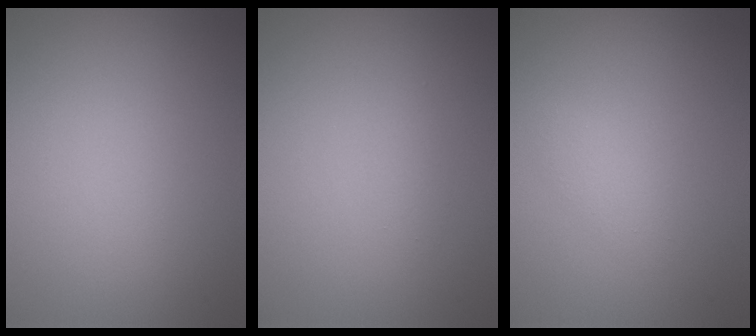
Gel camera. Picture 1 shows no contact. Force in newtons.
{"total": 0.6, "press": 0.6, "slide": 0.0}
{"total": 1.0, "press": 1.0, "slide": 0.1}